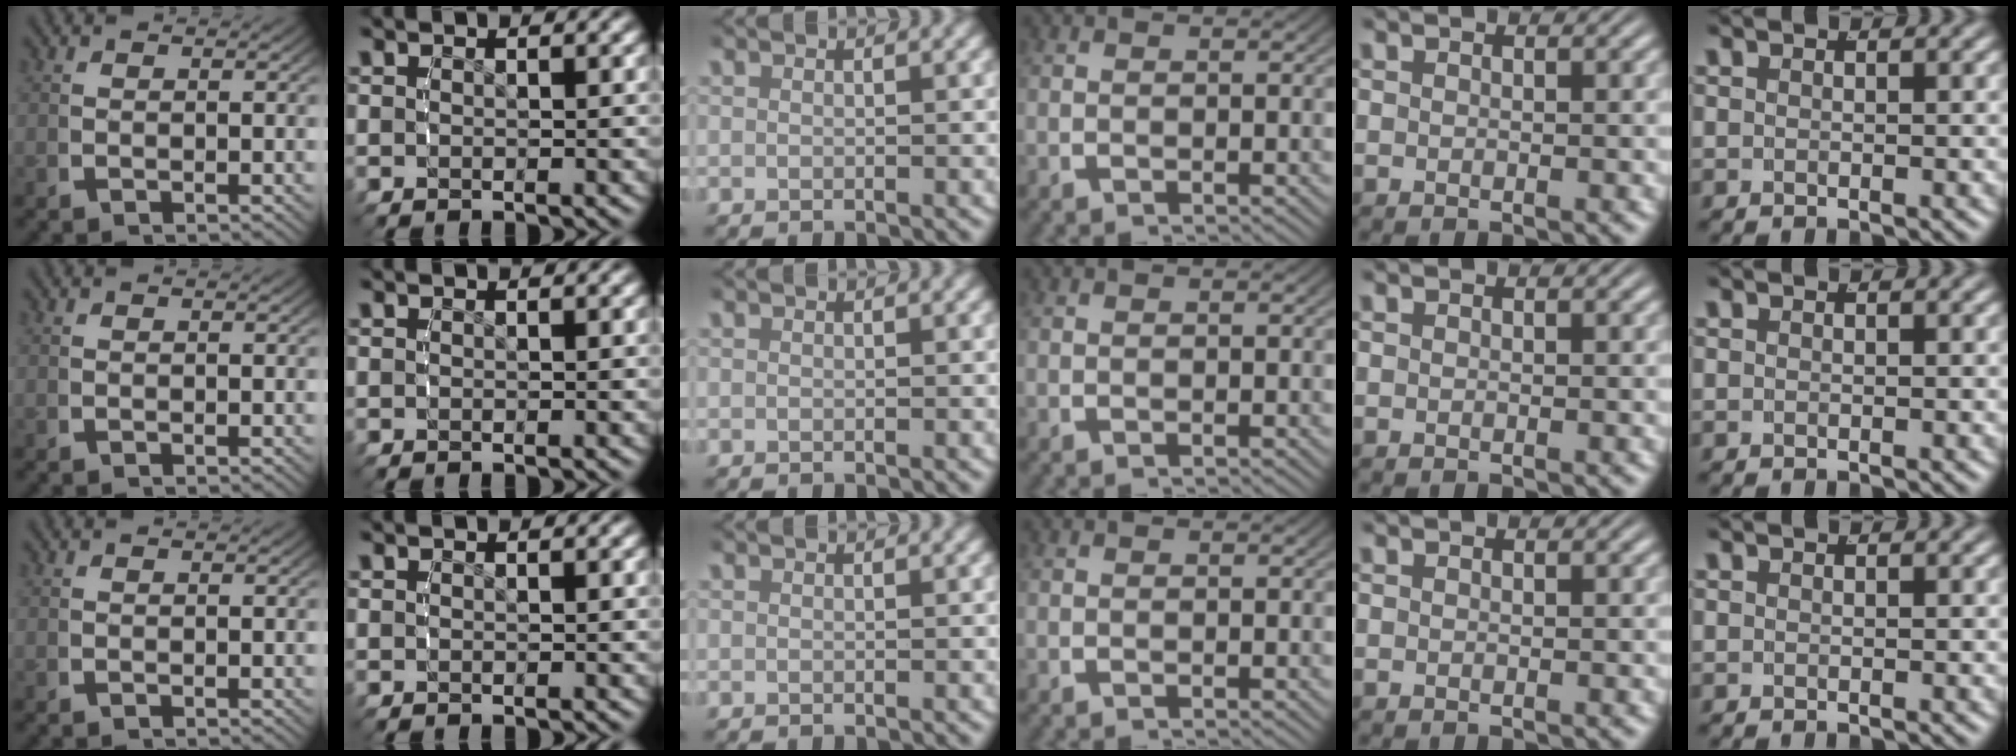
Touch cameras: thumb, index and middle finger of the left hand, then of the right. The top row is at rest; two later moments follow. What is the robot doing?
{"motion": "reach", "object": "string"}